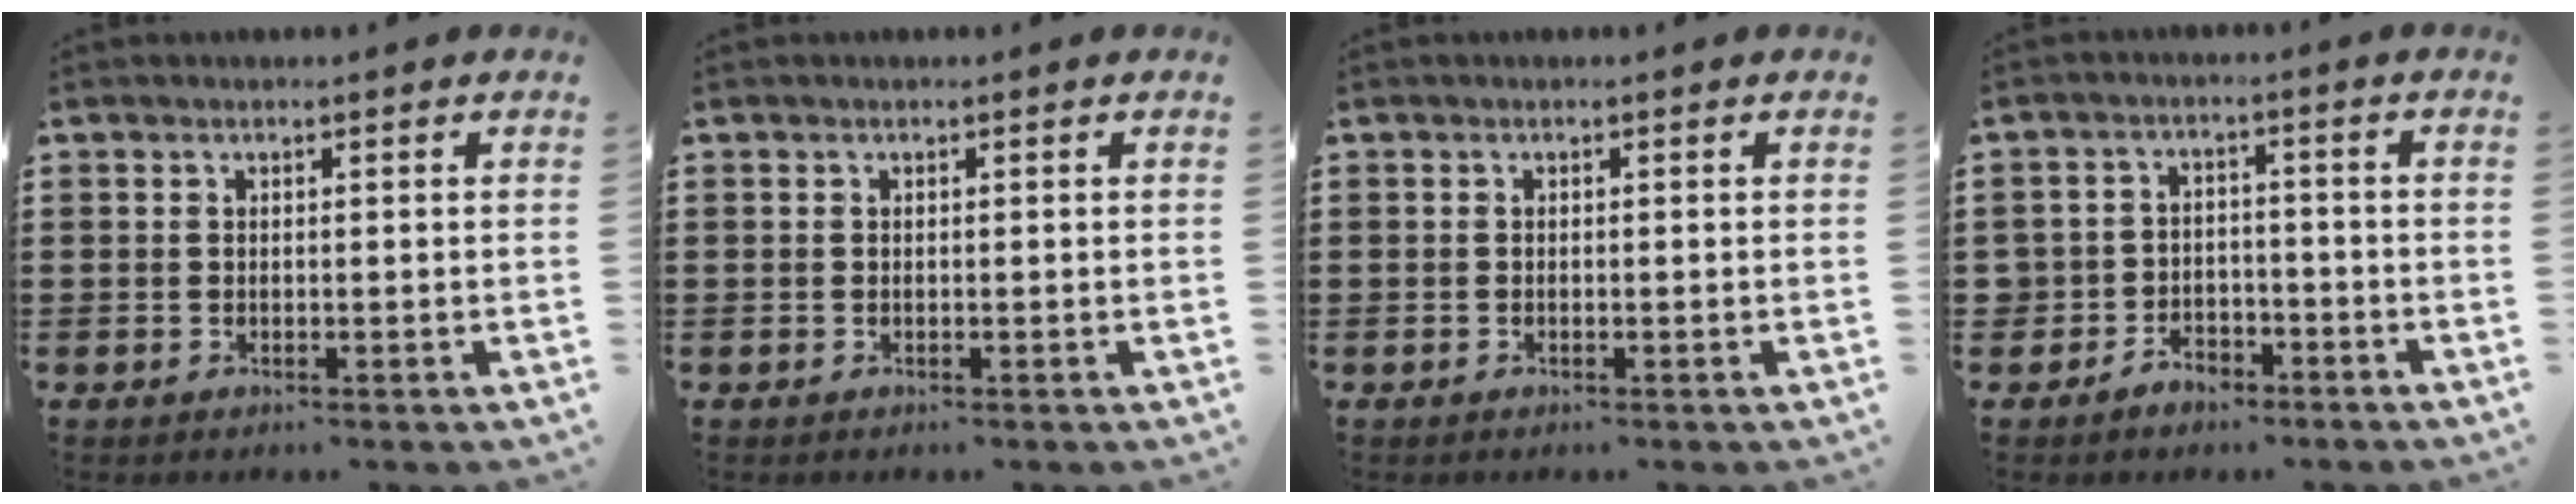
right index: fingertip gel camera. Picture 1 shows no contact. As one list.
[{"total": 0.0}, {"total": 0.0}, {"total": 3.3, "force": [-2.6, 2.0, 0.1], "torque": [-0.013, 0.008, -0.055]}]